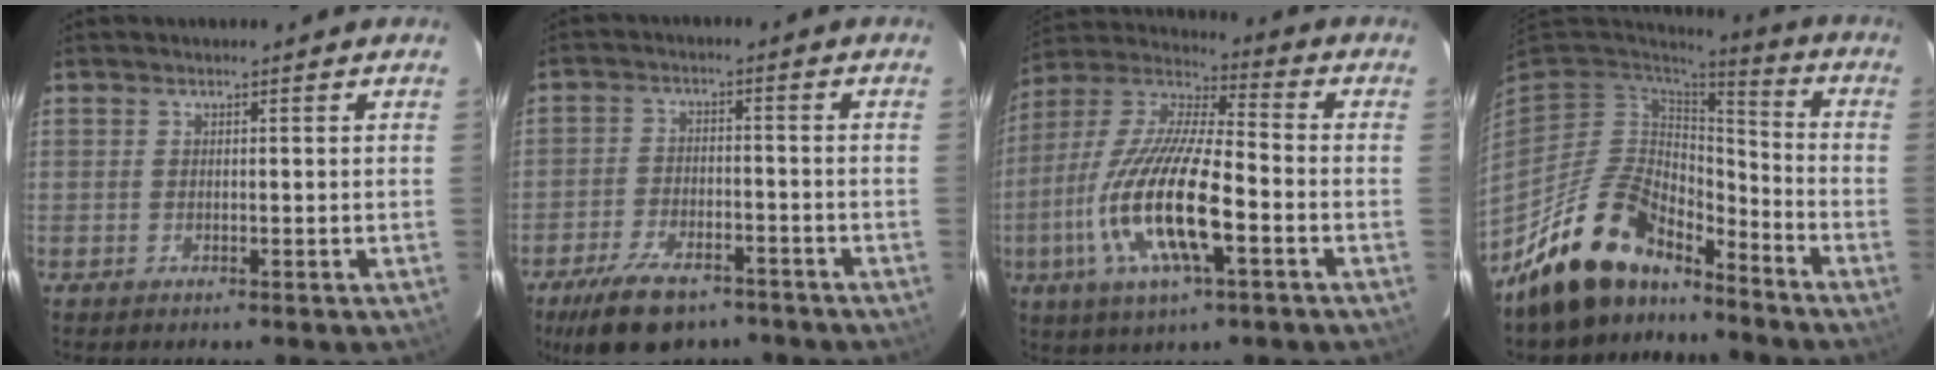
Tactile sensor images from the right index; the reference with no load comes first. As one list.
[{"total": 12.9, "force": [-9.2, 6.0, 6.9], "torque": [-0.155, -0.009, -0.151]}, {"total": 19.8, "force": [-6.3, 5.3, 18.0], "torque": [-0.366, -0.021, -0.124]}, {"total": 16.5, "force": [-12.9, 7.4, 6.9], "torque": [-0.161, 0.011, -0.220]}]